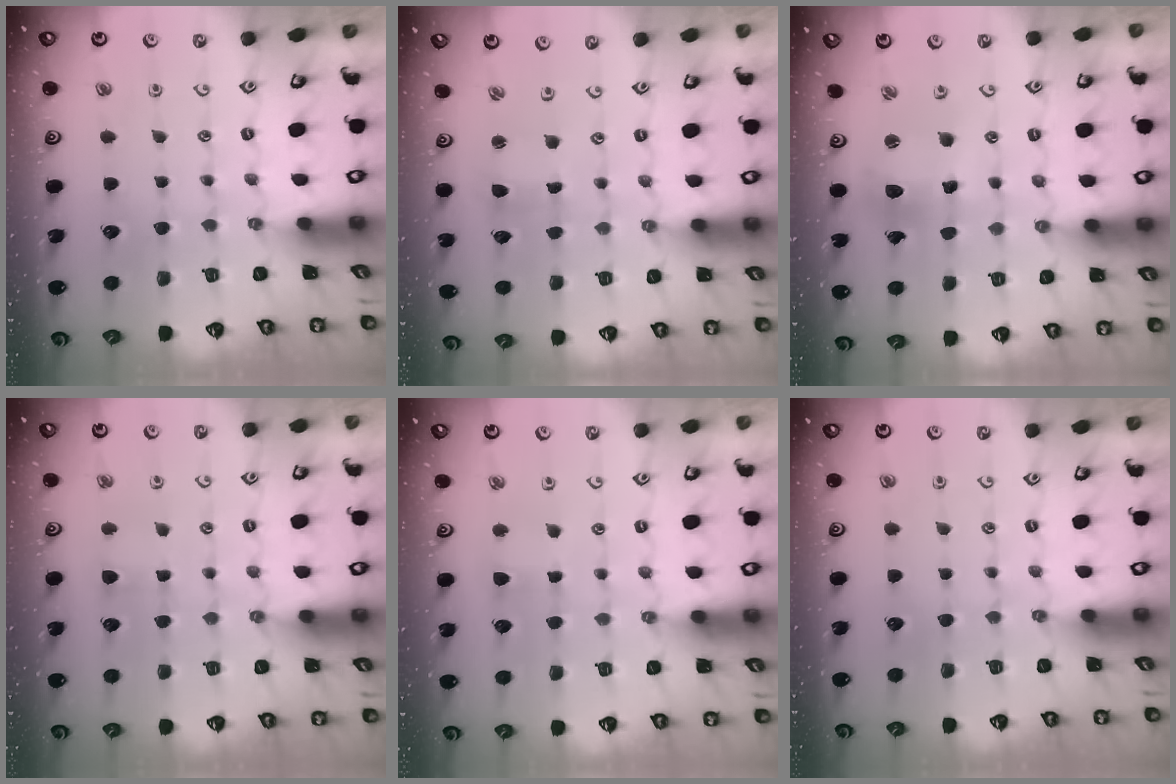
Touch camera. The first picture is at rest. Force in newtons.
{"total": 0.9, "press": 0.9, "slide": 0.1}
{"total": 10.0, "press": 9.9, "slide": 1.3}
{"total": 3.8, "press": 3.8, "slide": 0.5}
{"total": 2.7, "press": 2.6, "slide": 0.8}
{"total": 0.0}